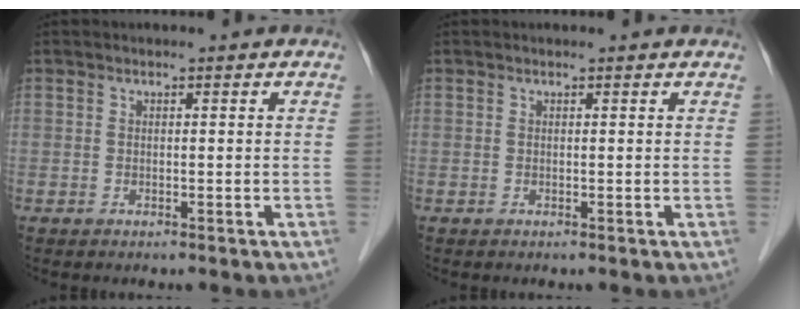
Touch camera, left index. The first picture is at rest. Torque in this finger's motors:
{"motor_torque": [0.04, -0.09, -0.09, 0.00]}